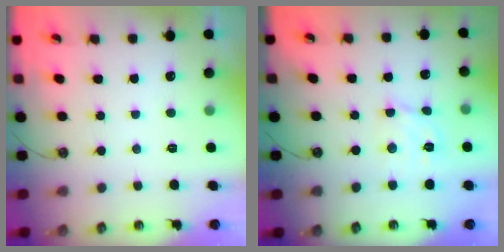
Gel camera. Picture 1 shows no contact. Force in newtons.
{"total": 6.1, "press": 6.1, "slide": 0.3}